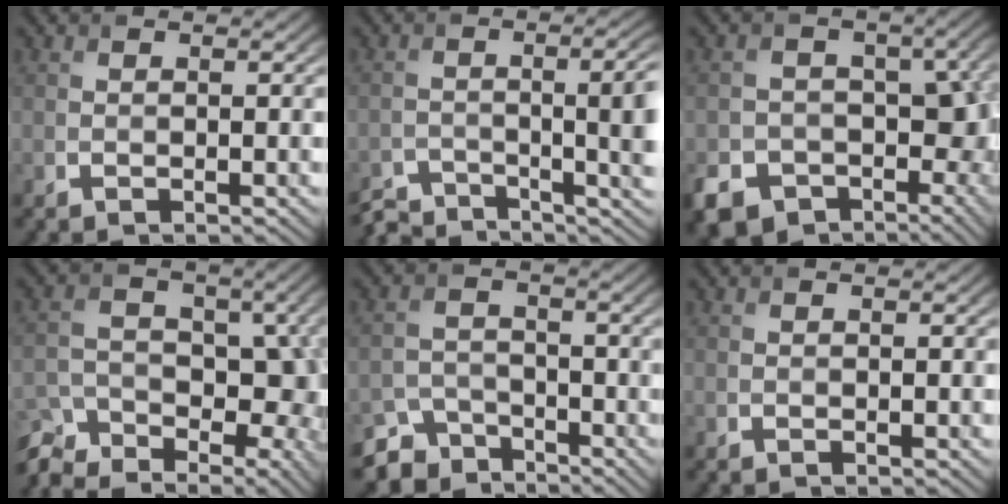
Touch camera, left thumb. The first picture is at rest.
{"total": 7.2, "force": [-4.3, 2.3, 5.3], "torque": [-0.077, -0.011, -0.078]}
{"total": 11.5, "force": [-4.7, 8.9, 5.8], "torque": [-0.091, -0.042, -0.069]}
{"total": 11.6, "force": [-7.6, 6.3, 6.2], "torque": [-0.107, -0.007, -0.132]}
{"total": 5.8, "force": [-4.8, 3.2, 0.7], "torque": [-0.015, -0.009, -0.088]}
{"total": 0.0}